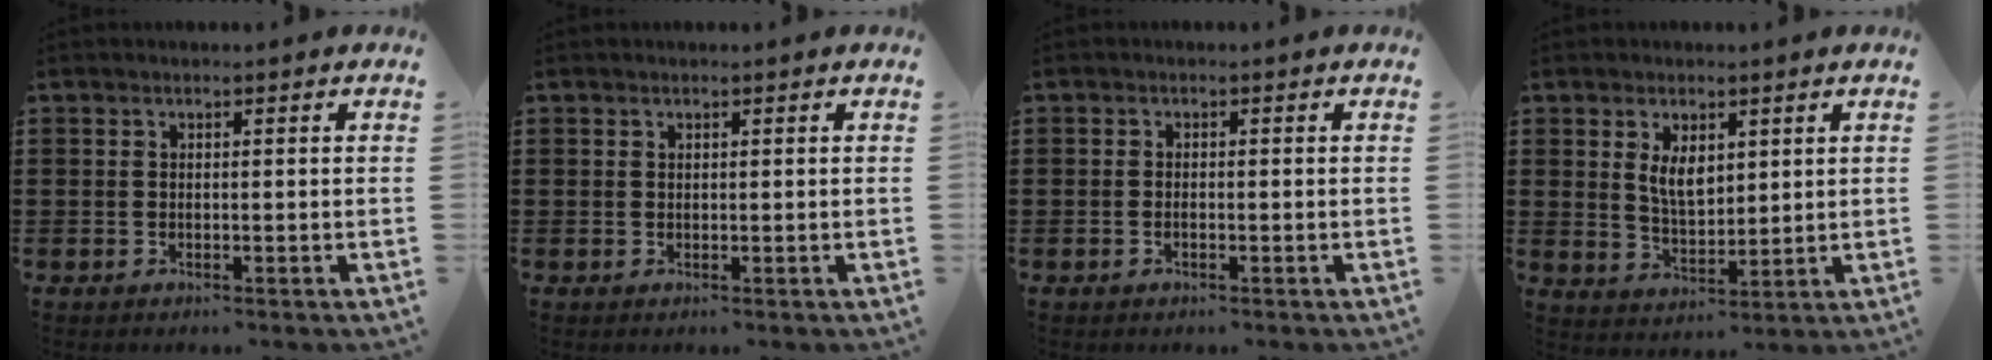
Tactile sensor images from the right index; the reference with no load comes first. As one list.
[{"total": 0.0}, {"total": 0.7, "force": [-0.4, 0.2, 0.5], "torque": [-0.011, -0.004, -0.007]}, {"total": 4.8, "force": [1.8, 2.6, 3.7], "torque": [-0.071, 0.003, 0.030]}]